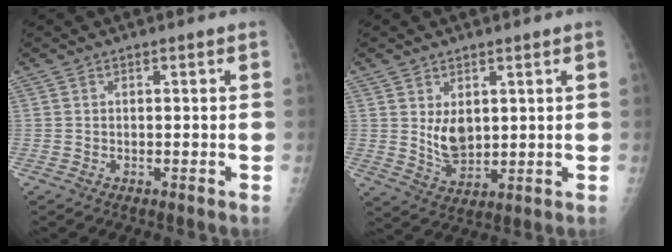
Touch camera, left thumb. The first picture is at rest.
{"total": 6.1, "force": [1.7, 3.8, 4.4], "torque": [-0.061, -0.022, 0.044]}